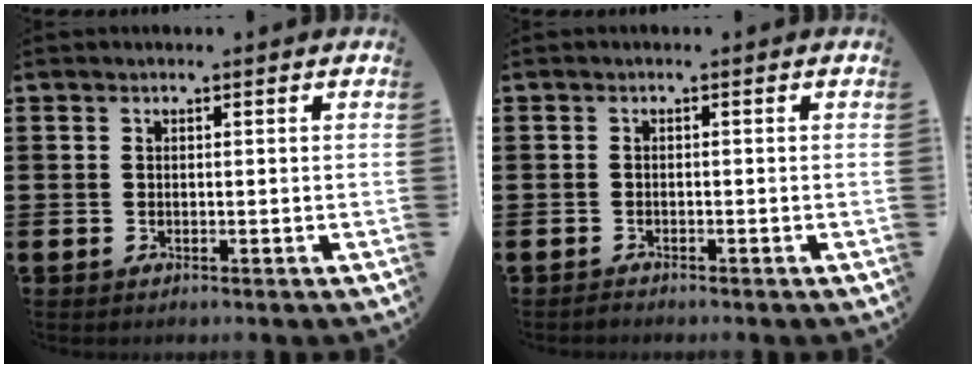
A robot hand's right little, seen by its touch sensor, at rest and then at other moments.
{"total": 0.5, "force": [-0.5, 0.1, 0.0], "torque": [-0.002, -0.002, -0.011]}